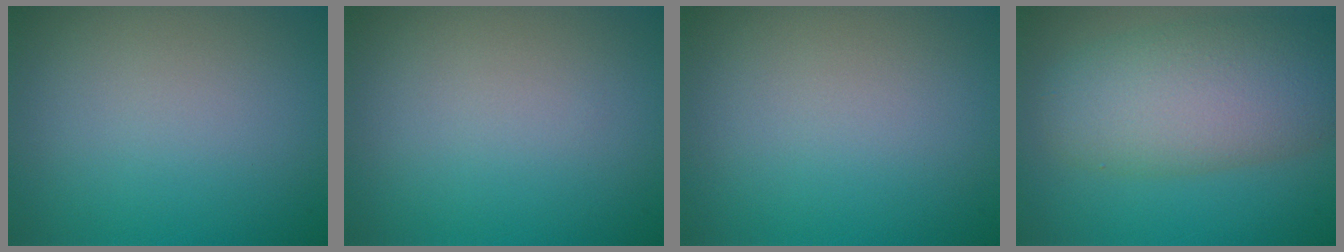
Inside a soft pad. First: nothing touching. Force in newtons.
{"total": 0.0}
{"total": 0.0}
{"total": 7.7, "press": 7.7, "slide": 0.6}